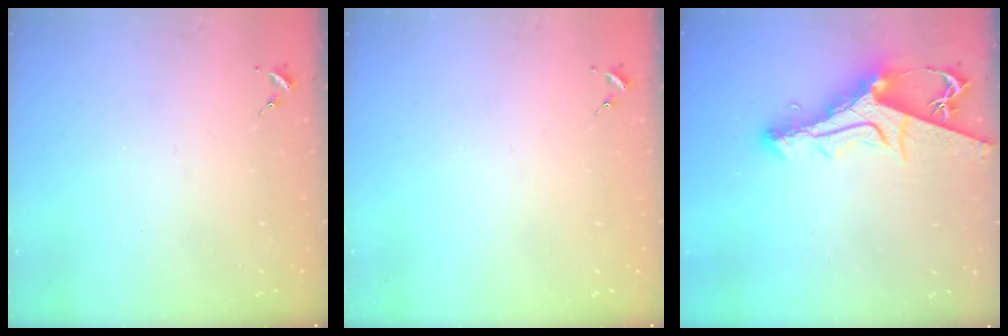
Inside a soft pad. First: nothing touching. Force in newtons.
{"total": 0.0}
{"total": 10.7, "press": 10.7, "slide": 1.1}